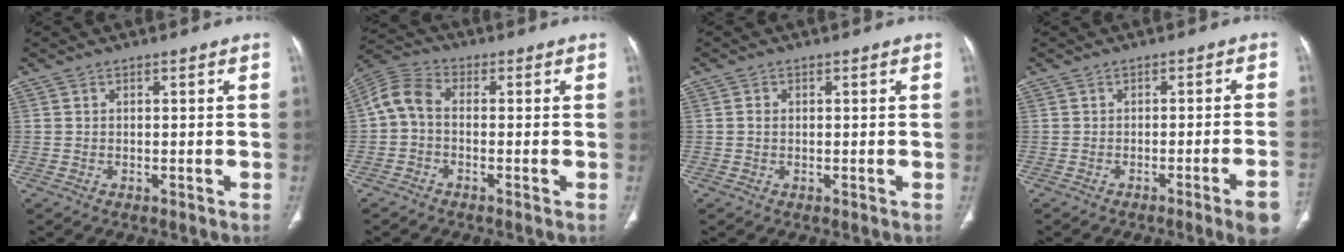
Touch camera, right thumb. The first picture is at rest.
{"total": 5.9, "force": [-0.7, 3.6, 4.7], "torque": [-0.096, 0.018, -0.031]}
{"total": 0.6, "force": [0.0, 0.4, 0.4], "torque": [-0.011, 0.001, -0.002]}
{"total": 6.7, "force": [-3.6, -0.3, 5.6], "torque": [-0.077, 0.010, -0.050]}